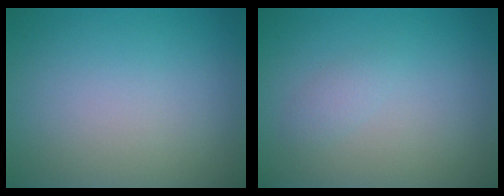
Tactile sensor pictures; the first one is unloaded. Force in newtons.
{"total": 1.0, "press": 1.0, "slide": 0.1}